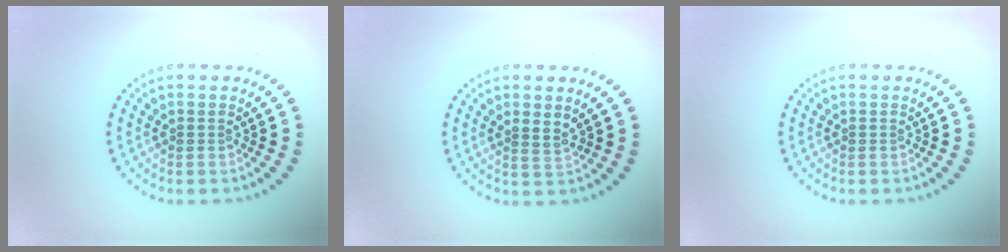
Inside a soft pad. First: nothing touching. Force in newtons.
{"total": 1.5, "press": 1.2, "slide": 0.8}
{"total": 0.0}